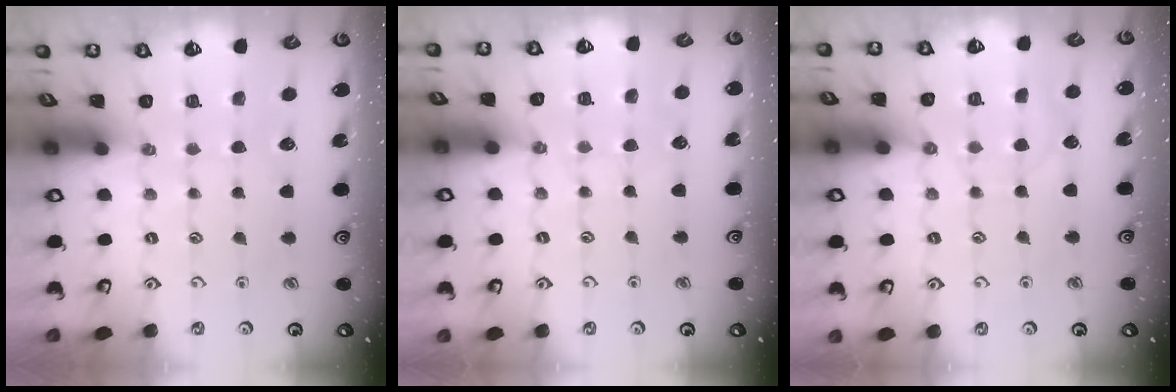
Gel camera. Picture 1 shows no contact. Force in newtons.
{"total": 3.7, "press": 3.7, "slide": 0.4}
{"total": 5.1, "press": 5.1, "slide": 0.6}